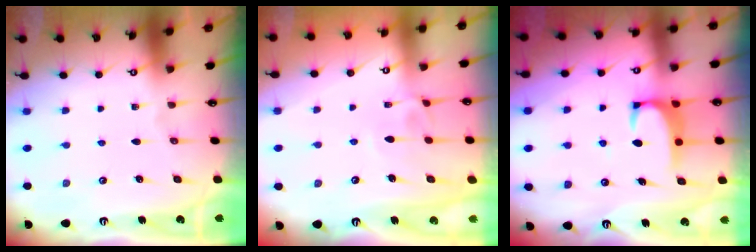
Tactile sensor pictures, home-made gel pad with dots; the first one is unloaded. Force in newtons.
{"total": 1.3, "press": 1.0, "slide": 0.8}
{"total": 1.9, "press": 1.9, "slide": 0.3}